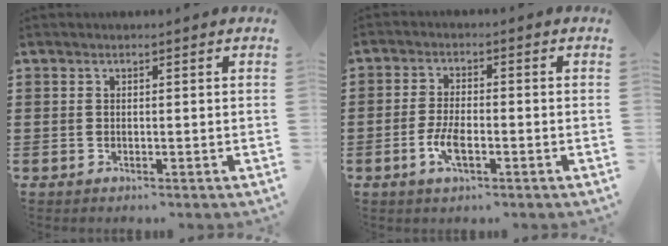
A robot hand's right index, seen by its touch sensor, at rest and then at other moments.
{"total": 4.5, "force": [-1.7, 1.7, 3.8], "torque": [-0.086, -0.002, -0.035]}